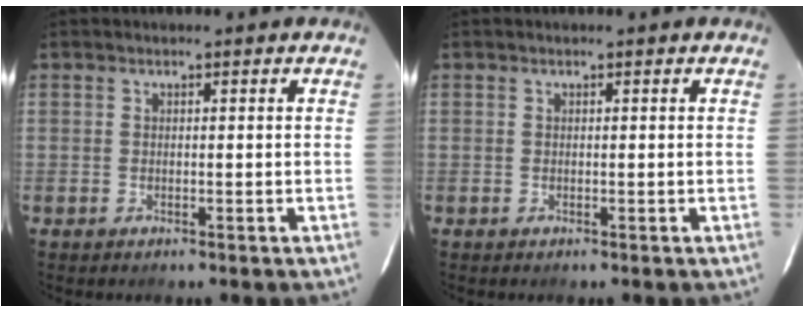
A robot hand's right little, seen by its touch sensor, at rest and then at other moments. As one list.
[{"total": 0.0}]